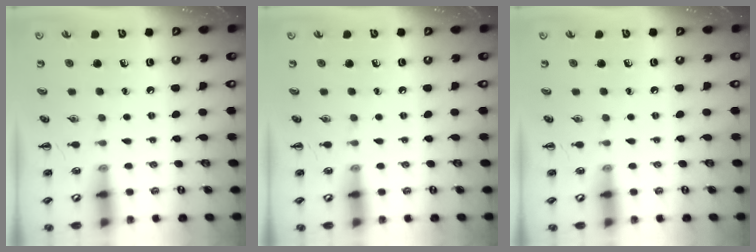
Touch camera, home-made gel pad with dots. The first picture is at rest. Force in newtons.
{"total": 0.0}
{"total": 0.0}